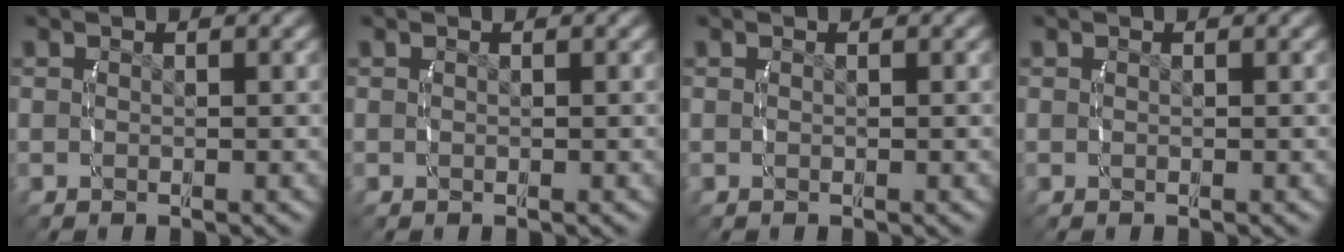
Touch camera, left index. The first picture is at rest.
{"total": 0.0}
{"total": 0.0}
{"total": 0.0}